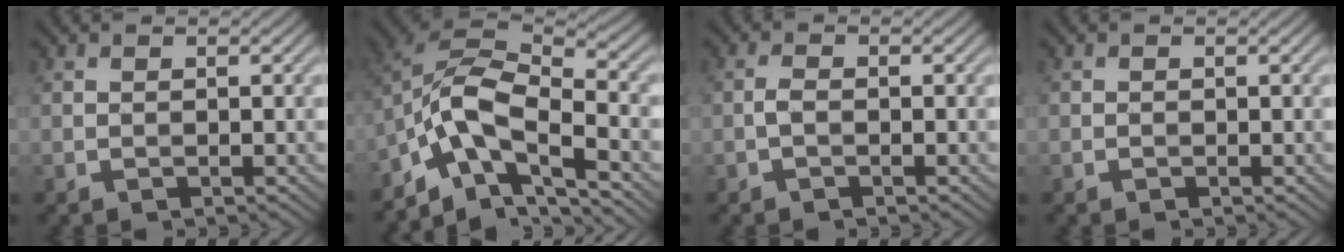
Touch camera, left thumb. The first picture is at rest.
{"total": 11.4, "force": [-5.8, 5.3, 8.2], "torque": [-0.156, -0.006, -0.122]}
{"total": 1.1, "force": [-0.5, 0.5, 0.8], "torque": [-0.018, 0.003, -0.013]}
{"total": 0.0}